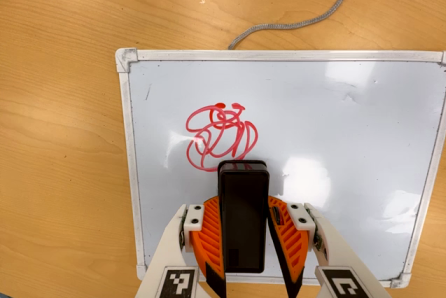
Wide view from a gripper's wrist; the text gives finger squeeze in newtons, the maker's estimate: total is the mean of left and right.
{"total": 6.6, "left": 5.7, "right": 7.5}